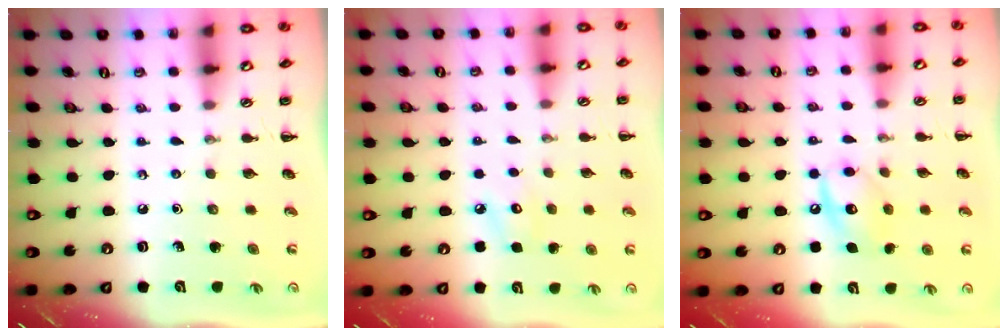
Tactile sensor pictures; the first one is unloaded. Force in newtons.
{"total": 5.9, "press": 5.7, "slide": 1.5}
{"total": 10.0, "press": 9.9, "slide": 1.1}